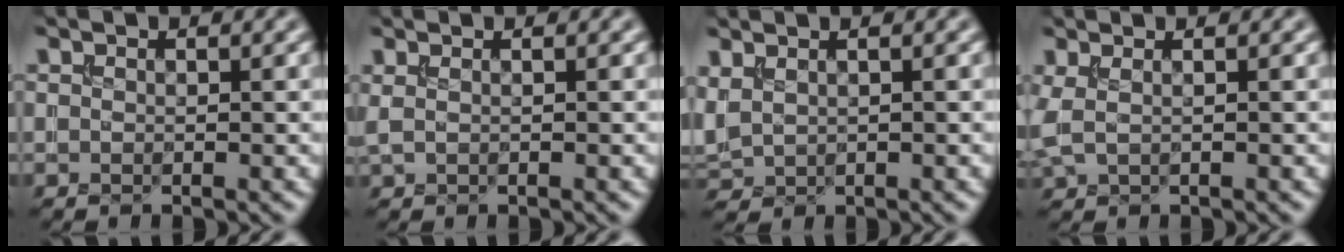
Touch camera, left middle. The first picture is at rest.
{"total": 0.9, "force": [0.5, 0.4, 0.7], "torque": [-0.014, 0.000, 0.006]}
{"total": 2.0, "force": [0.9, 1.3, 1.2], "torque": [-0.039, 0.005, 0.027]}
{"total": 1.6, "force": [0.6, 0.7, 1.3], "torque": [-0.032, 0.006, 0.009]}